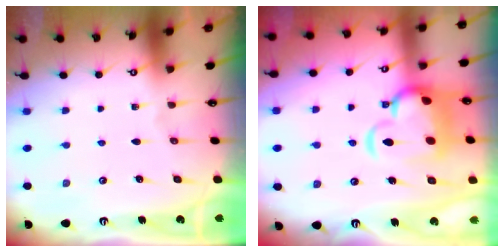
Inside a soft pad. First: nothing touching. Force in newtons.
{"total": 8.7, "press": 8.6, "slide": 1.5}